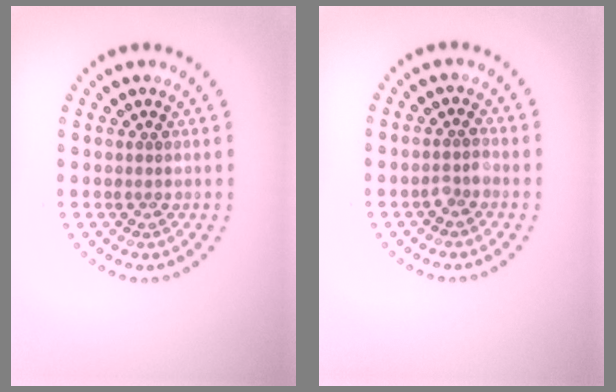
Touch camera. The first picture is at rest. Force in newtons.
{"total": 1.3, "press": 1.1, "slide": 0.6}